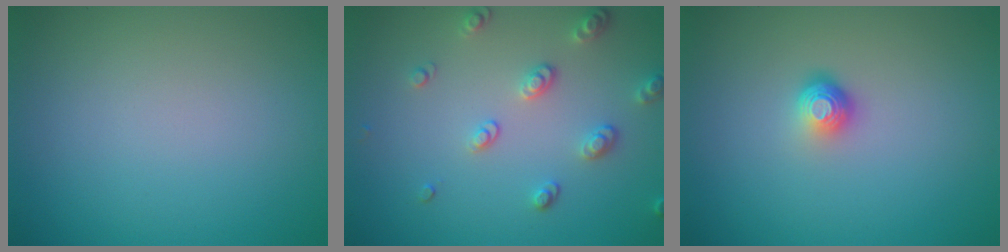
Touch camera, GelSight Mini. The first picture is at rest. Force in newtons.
{"total": 2.6, "press": 2.6, "slide": 0.6}
{"total": 1.8, "press": 1.2, "slide": 1.4}